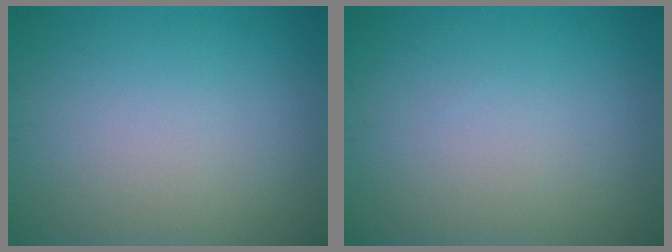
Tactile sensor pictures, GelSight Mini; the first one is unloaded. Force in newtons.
{"total": 0.0}